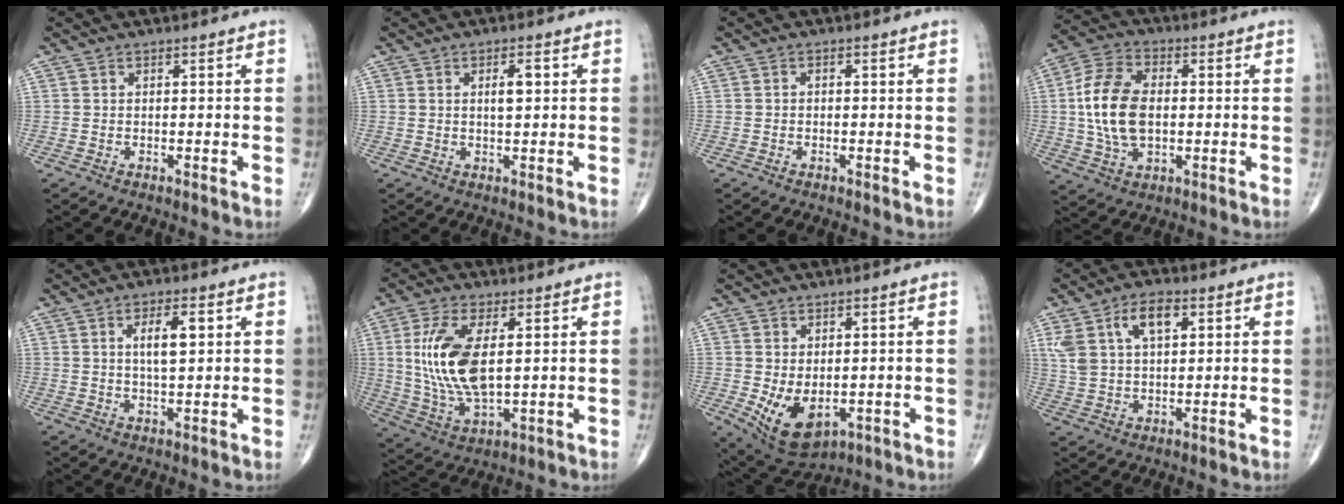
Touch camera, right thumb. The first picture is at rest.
{"total": 3.1, "force": [0.8, 1.1, 2.8], "torque": [-0.044, 0.000, 0.012]}
{"total": 0.5, "force": [-0.2, 0.4, 0.3], "torque": [-0.002, 0.002, -0.007]}
{"total": 13.5, "force": [0.2, 8.1, 10.8], "torque": [-0.213, 0.013, 0.004]}
{"total": 5.7, "force": [1.6, 2.0, 5.1], "torque": [-0.083, -0.004, 0.029]}
{"total": 14.4, "force": [2.3, 6.6, 12.6], "torque": [-0.264, -0.012, 0.054]}
{"total": 9.5, "force": [-1.8, 5.9, 7.3], "torque": [-0.112, -0.013, -0.008]}
{"total": 9.7, "force": [4.0, 5.2, 7.2], "torque": [-0.130, 0.002, 0.077]}